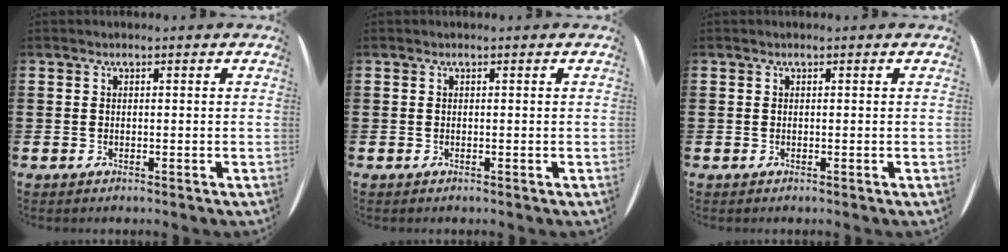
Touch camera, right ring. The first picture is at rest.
{"total": 0.0}
{"total": 0.0}